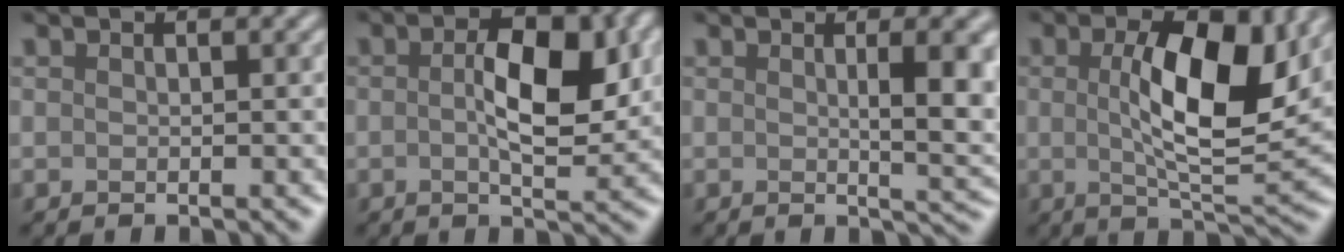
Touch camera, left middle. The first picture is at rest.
{"total": 5.9, "force": [0.4, 2.4, 5.4], "torque": [-0.087, 0.002, 0.005]}
{"total": 5.6, "force": [0.7, 1.4, 5.4], "torque": [-0.063, 0.000, 0.012]}
{"total": 9.4, "force": [1.5, 3.3, 8.6], "torque": [-0.138, -0.003, 0.028]}